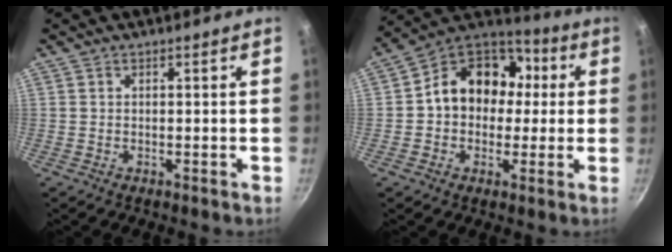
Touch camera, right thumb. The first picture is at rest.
{"total": 16.1, "force": [1.2, 13.2, 9.2], "torque": [-0.100, 0.046, 0.001]}